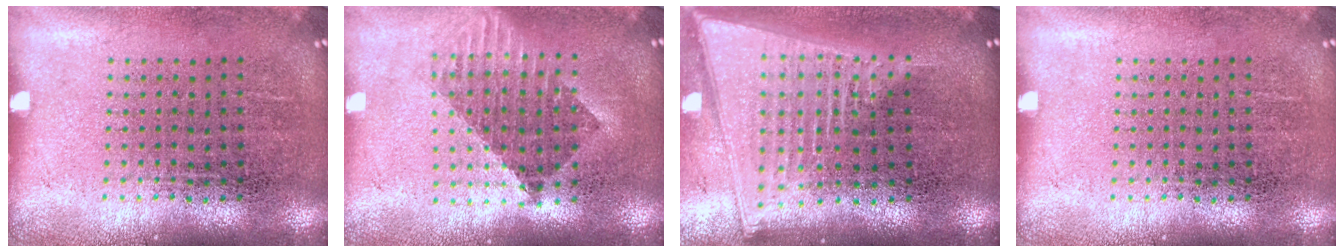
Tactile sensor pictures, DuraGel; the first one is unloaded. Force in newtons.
{"total": 1.7, "press": 1.4, "slide": 1.0}
{"total": 2.2, "press": 1.8, "slide": 1.2}
{"total": 0.0}